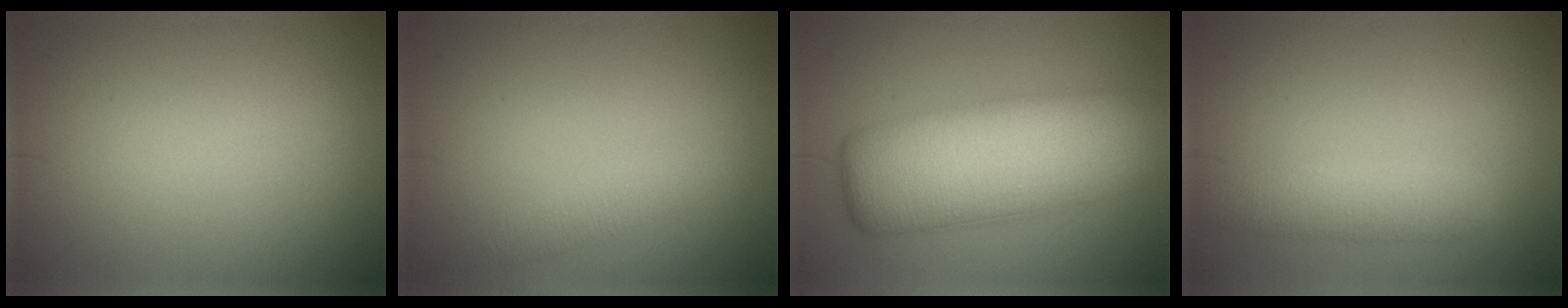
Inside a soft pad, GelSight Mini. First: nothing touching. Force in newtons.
{"total": 2.0, "press": 2.0, "slide": 0.1}
{"total": 11.5, "press": 11.5, "slide": 0.5}
{"total": 3.0, "press": 3.0, "slide": 0.1}